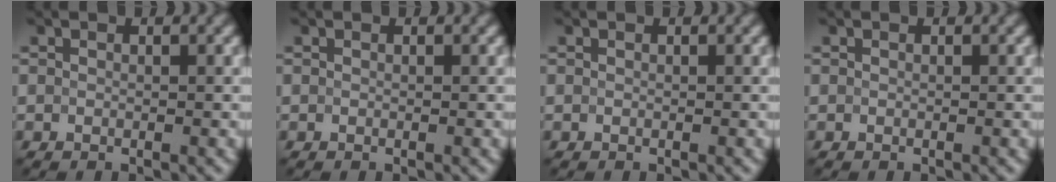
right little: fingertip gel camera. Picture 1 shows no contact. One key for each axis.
{"total": 0.0}
{"total": 0.0}
{"total": 0.0}